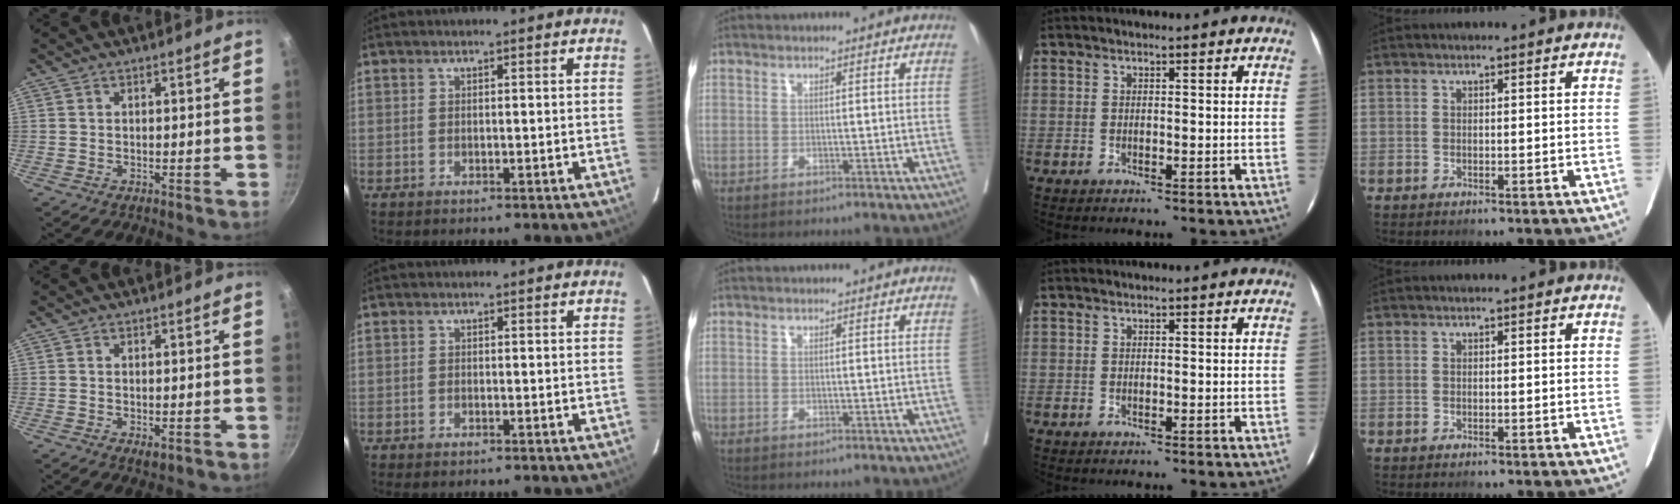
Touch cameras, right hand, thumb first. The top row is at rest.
{"thumb": {"total": 1.6, "force": [-0.5, 0.8, 1.3], "torque": [-0.021, -0.004, -0.004]}, "index": {"total": 0.5, "force": [-0.4, 0.2, 0.2], "torque": [-0.004, 0.000, -0.003]}}